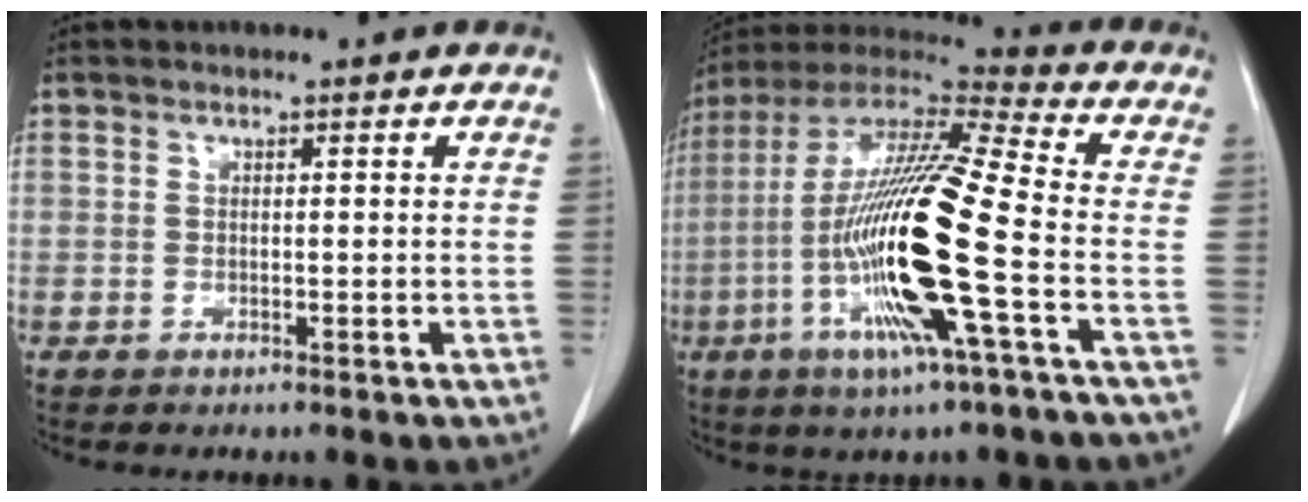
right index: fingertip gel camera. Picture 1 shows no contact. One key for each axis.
{"total": 21.2, "fx": -5.2, "fy": 0.7, "fz": 20.5, "tx": -0.428, "ty": -0.022, "tz": -0.108}